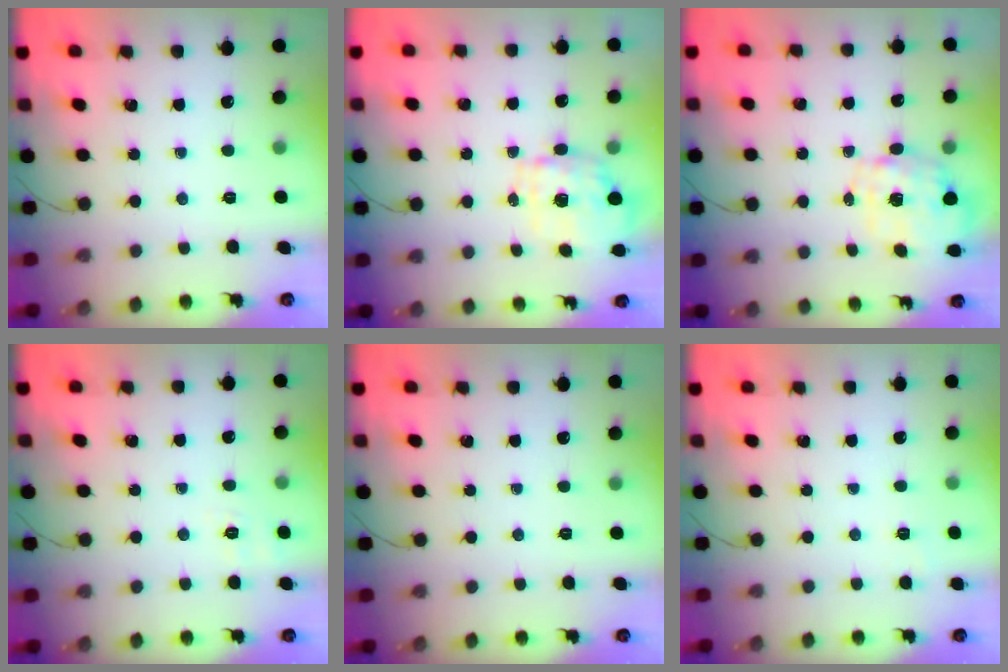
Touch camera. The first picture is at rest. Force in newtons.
{"total": 8.1, "press": 7.9, "slide": 1.8}
{"total": 6.2, "press": 5.9, "slide": 1.9}
{"total": 1.9, "press": 0.4, "slide": 1.9}
{"total": 0.0}
{"total": 5.8, "press": 5.6, "slide": 1.4}